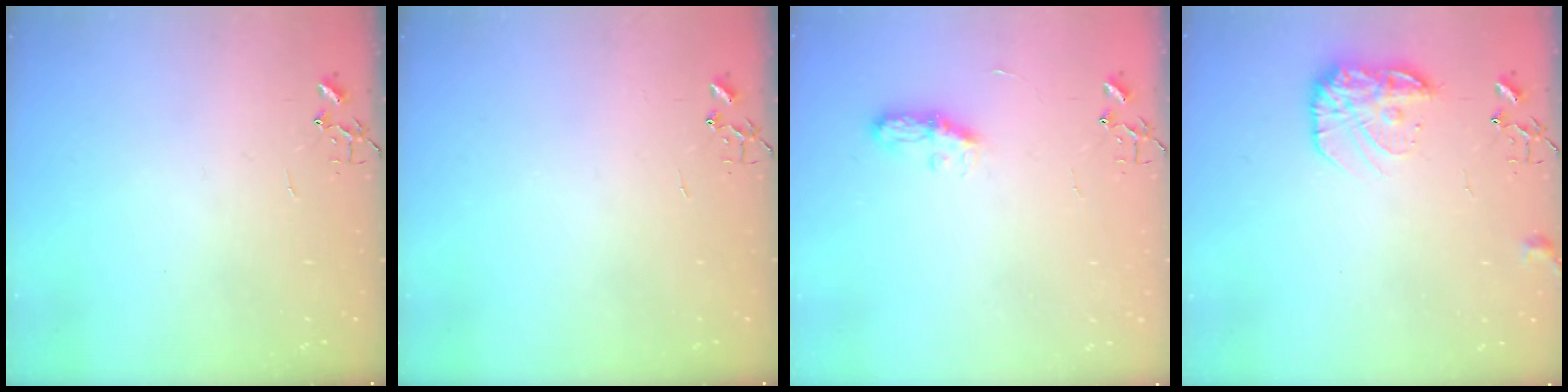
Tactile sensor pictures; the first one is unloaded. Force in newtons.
{"total": 0.0}
{"total": 5.7, "press": 5.7, "slide": 0.7}
{"total": 13.0, "press": 13.0, "slide": 0.5}